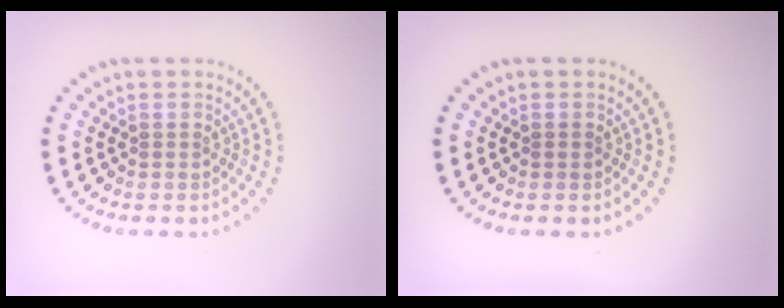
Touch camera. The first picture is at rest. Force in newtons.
{"total": 0.5, "press": 0.5, "slide": 0.1}